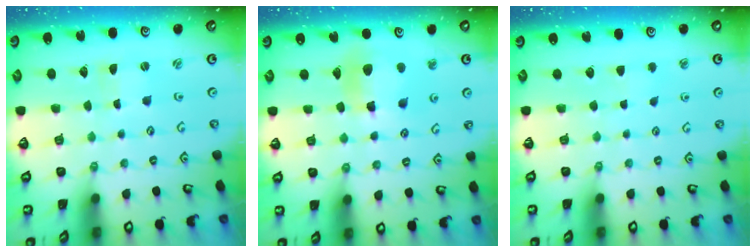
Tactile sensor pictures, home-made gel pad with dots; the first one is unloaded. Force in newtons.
{"total": 10.6, "press": 10.5, "slide": 1.3}
{"total": 2.4, "press": 2.4, "slide": 0.3}